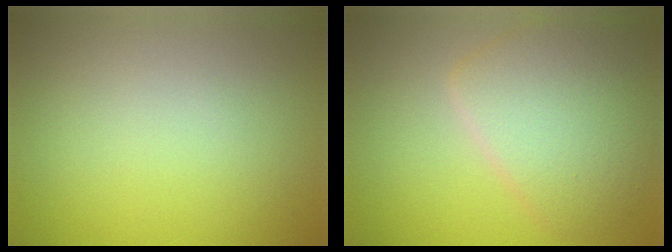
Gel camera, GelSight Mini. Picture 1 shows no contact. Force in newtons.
{"total": 6.1, "press": 6.1, "slide": 0.4}